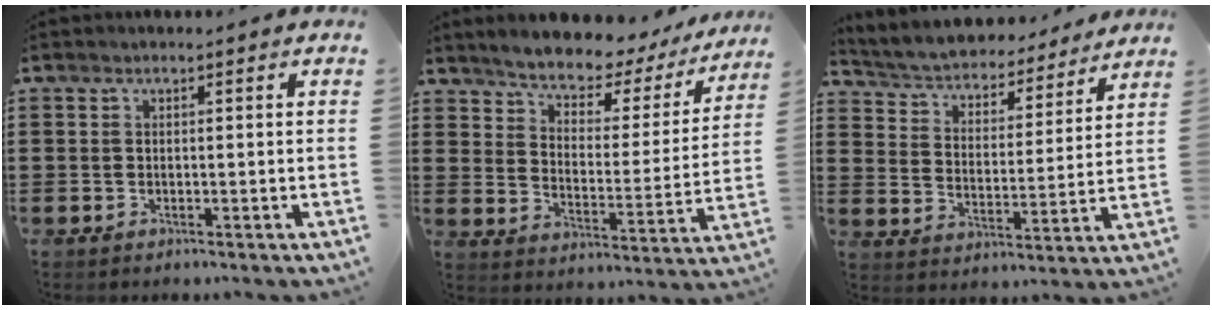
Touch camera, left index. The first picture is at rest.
{"total": 5.6, "force": [5.3, 1.1, 1.1], "torque": [-0.046, -0.046, 0.086]}
{"total": 4.1, "force": [4.0, 0.8, 0.5], "torque": [-0.035, -0.035, 0.061]}